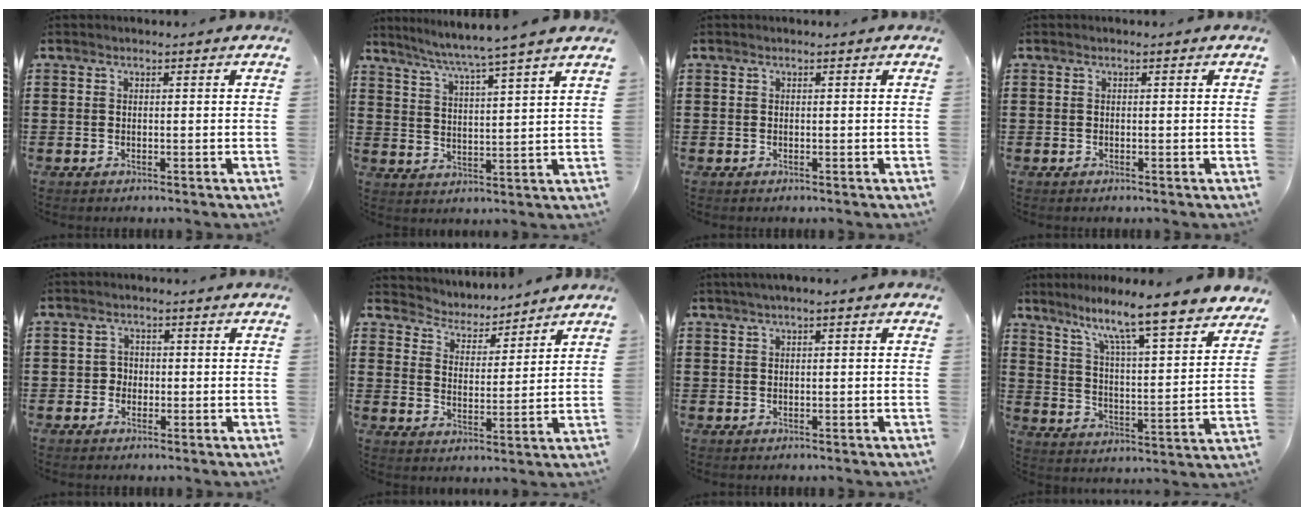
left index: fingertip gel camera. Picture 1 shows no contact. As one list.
[{"total": 5.0, "force": [4.3, -1.5, 1.9], "torque": [-0.055, -0.035, 0.068]}, {"total": 0.0}, {"total": 0.0}, {"total": 1.8, "force": [-0.3, 1.7, 0.5], "torque": [-0.016, 0.004, -0.009]}, {"total": 4.0, "force": [3.9, 0.5, -0.4], "torque": [-0.018, -0.030, 0.063]}, {"total": 1.2, "force": [0.3, 0.1, 1.1], "torque": [-0.019, -0.002, 0.006]}, {"total": 8.7, "force": [7.4, -0.2, 4.6], "torque": [-0.104, -0.062, 0.114]}]